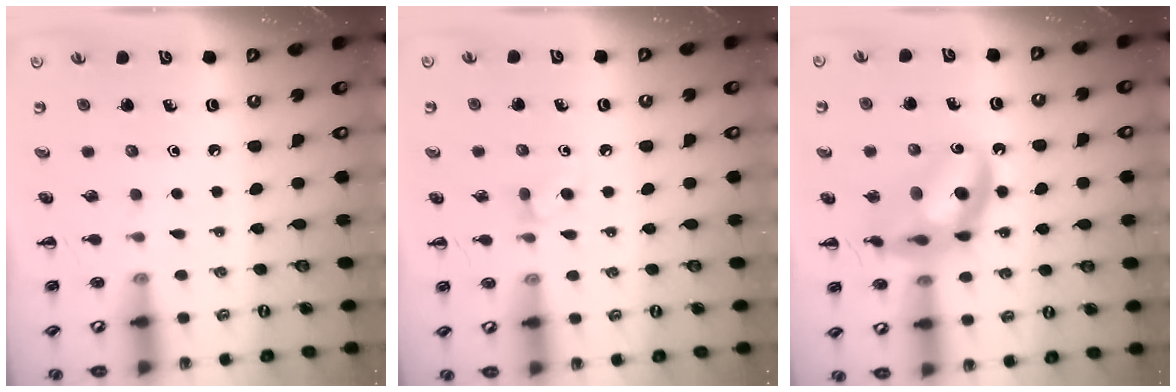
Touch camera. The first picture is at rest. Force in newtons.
{"total": 4.2, "press": 4.0, "slide": 1.5}
{"total": 13.8, "press": 13.3, "slide": 3.6}